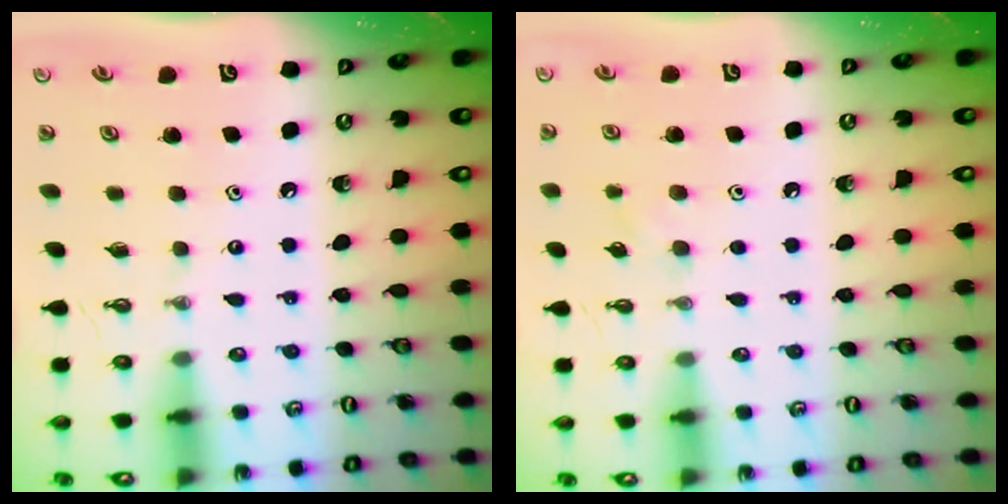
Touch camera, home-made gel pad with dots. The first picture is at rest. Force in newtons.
{"total": 6.8, "press": 5.2, "slide": 4.2}